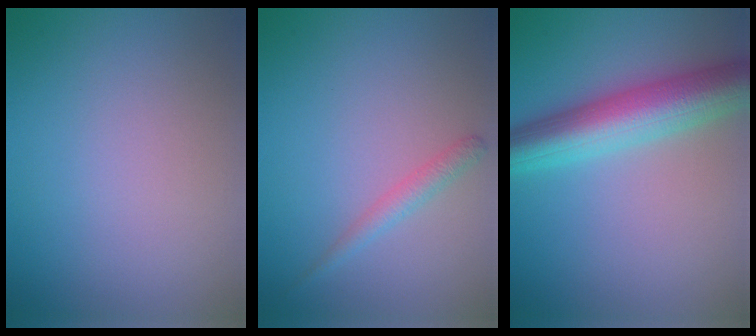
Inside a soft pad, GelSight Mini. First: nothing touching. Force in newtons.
{"total": 1.6, "press": 1.6, "slide": 0.0}
{"total": 7.6, "press": 7.6, "slide": 0.2}